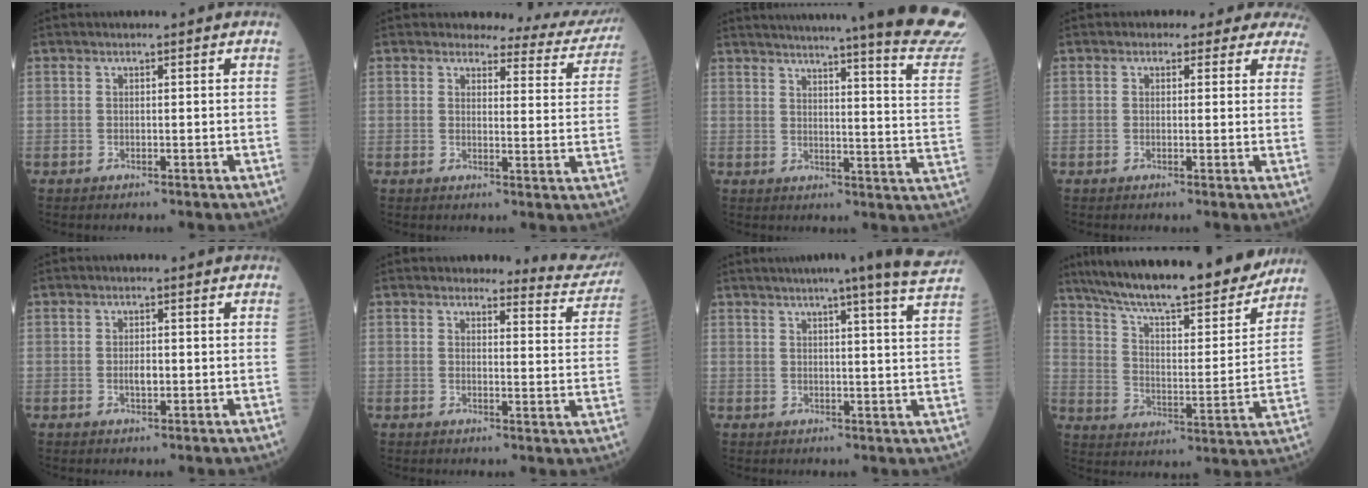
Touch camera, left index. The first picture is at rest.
{"total": 9.9, "force": [9.5, 2.5, 1.2], "torque": [0.011, -0.041, 0.083]}
{"total": 26.1, "force": [23.4, -1.3, 11.5], "torque": [-0.156, -0.108, 0.271]}
{"total": 7.0, "force": [6.0, 3.4, 1.1], "torque": [0.017, 0.009, 0.043]}
{"total": 1.9, "force": [-0.3, 0.8, 1.7], "torque": [-0.033, 0.001, -0.004]}
{"total": 7.1, "force": [7.0, 1.3, -0.4], "torque": [0.024, -0.042, 0.057]}
{"total": 12.1, "force": [10.3, -1.8, 6.1], "torque": [-0.085, -0.021, 0.107]}
{"total": 25.8, "force": [21.9, 4.2, 12.9], "torque": [-0.214, -0.009, 0.317]}